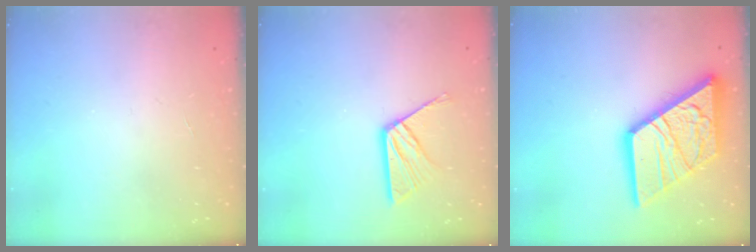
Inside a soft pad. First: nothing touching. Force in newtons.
{"total": 10.0, "press": 10.0, "slide": 0.9}
{"total": 22.4, "press": 22.2, "slide": 2.6}